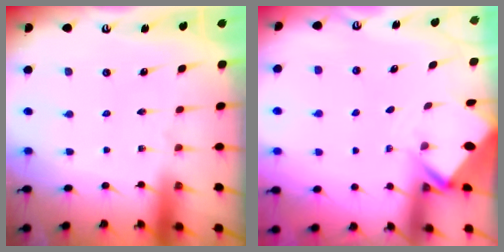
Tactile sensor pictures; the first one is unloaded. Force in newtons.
{"total": 3.1, "press": 3.1, "slide": 0.2}